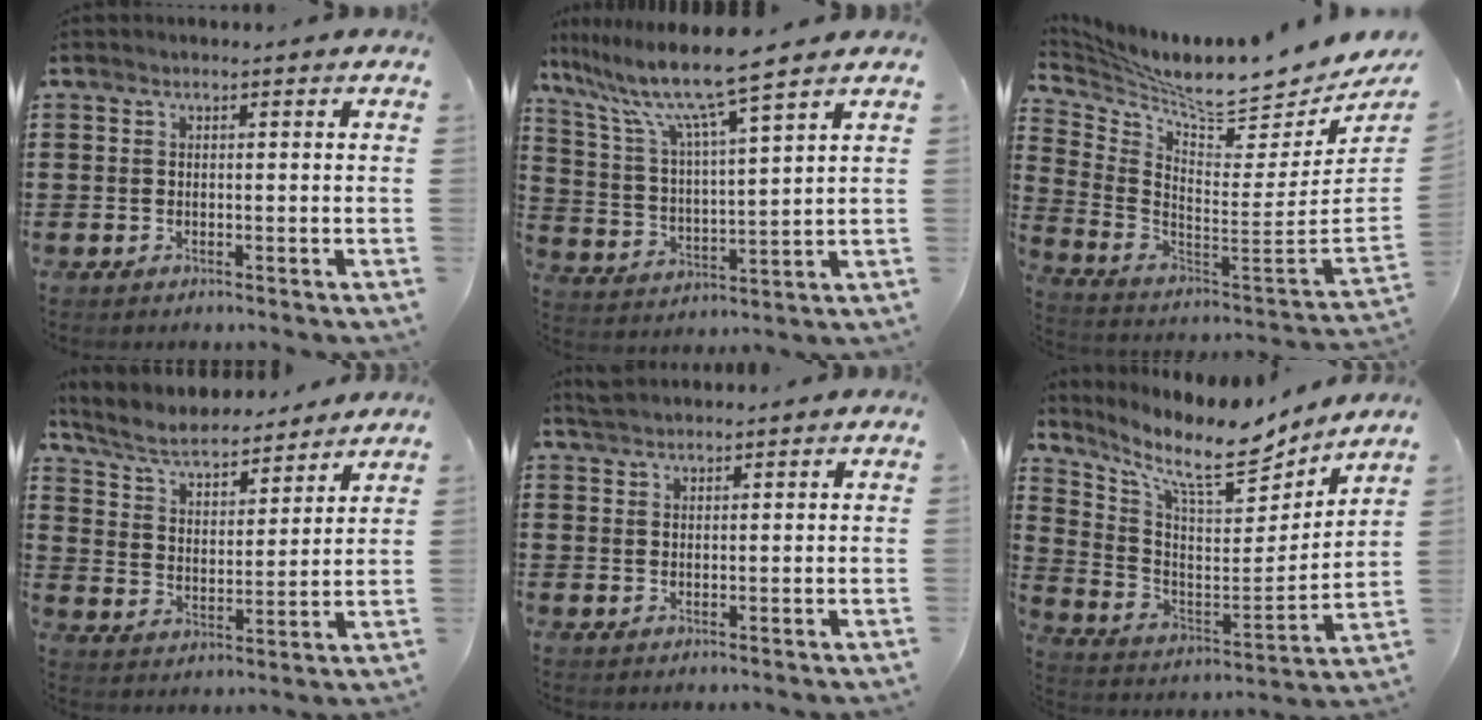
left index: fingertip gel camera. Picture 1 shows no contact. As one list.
[{"total": 9.5, "force": [7.8, -0.6, 5.4], "torque": [-0.136, -0.047, 0.127]}, {"total": 7.8, "force": [7.2, 0.0, 2.9], "torque": [-0.081, -0.078, 0.114]}, {"total": 5.5, "force": [4.9, 1.2, 2.2], "torque": [-0.065, -0.031, 0.080]}, {"total": 2.0, "force": [1.9, 0.3, 0.4], "torque": [-0.011, 0.003, 0.038]}, {"total": 10.6, "force": [8.9, 2.3, 5.3], "torque": [-0.129, -0.064, 0.146]}]